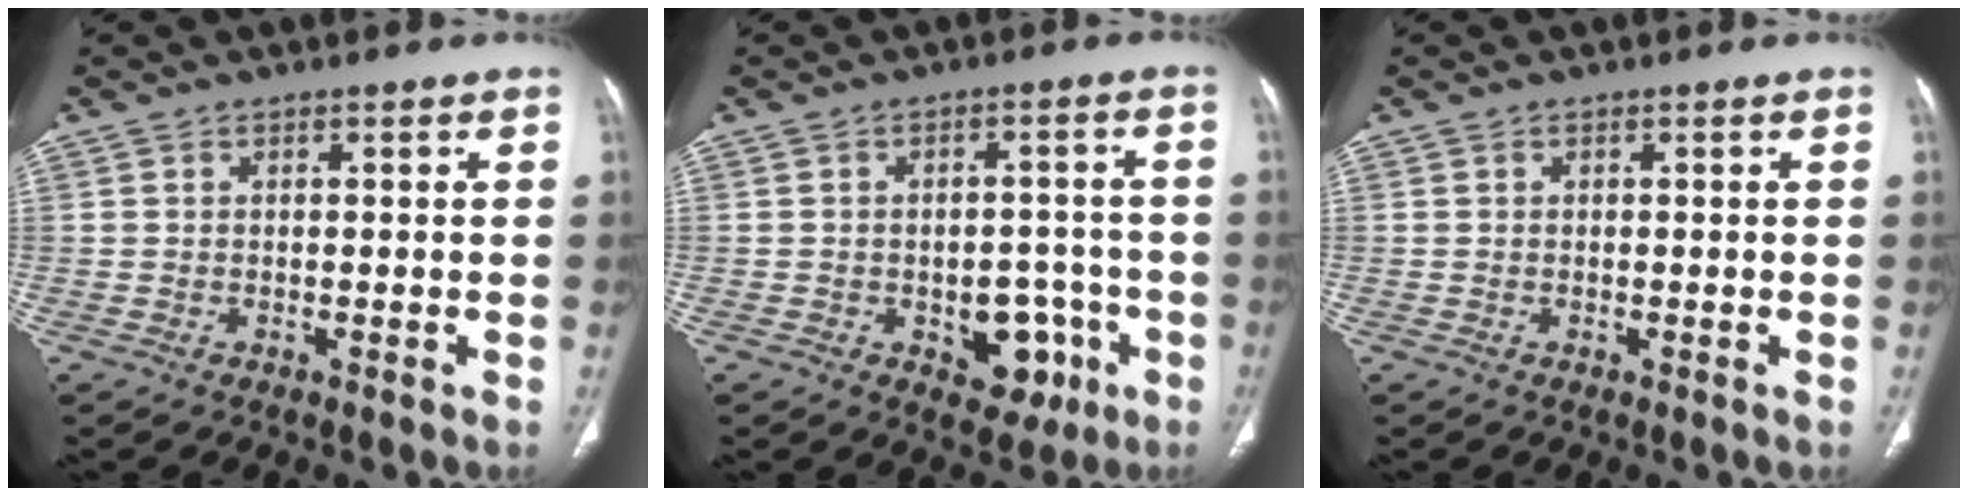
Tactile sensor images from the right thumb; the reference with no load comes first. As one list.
[{"total": 8.6, "force": [-3.2, 5.6, 5.6], "torque": [-0.033, 0.025, -0.034]}, {"total": 0.0}]